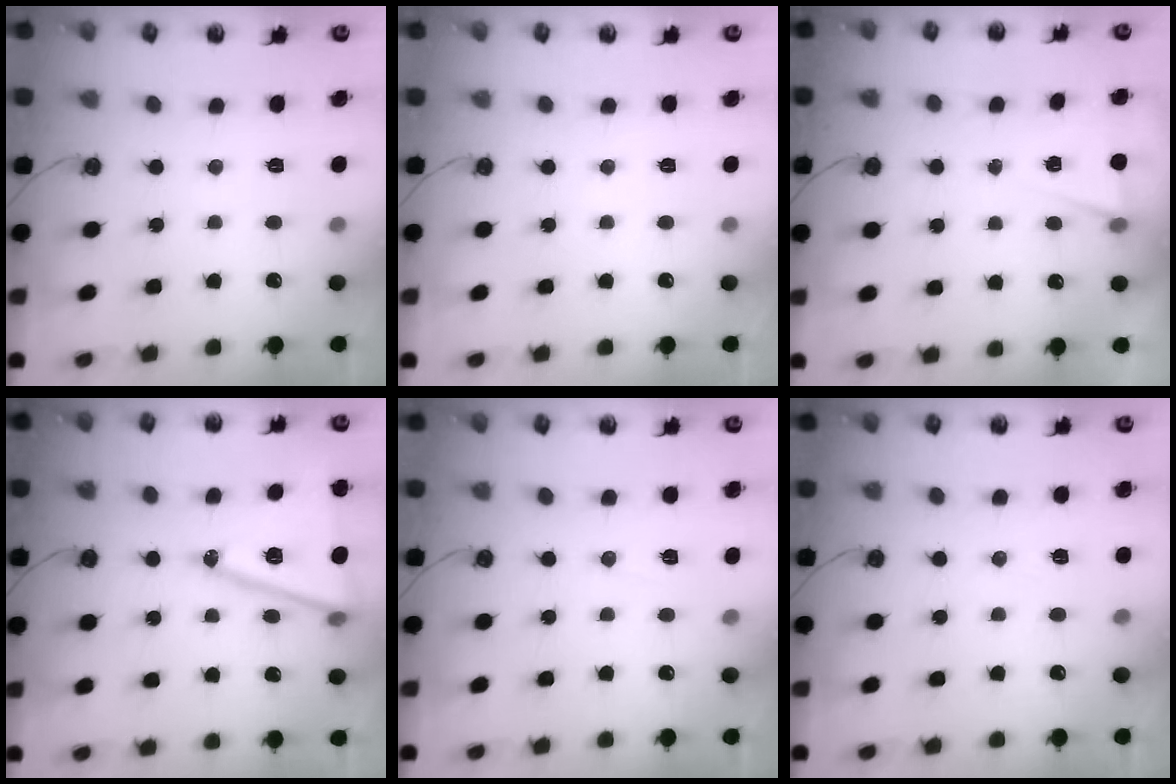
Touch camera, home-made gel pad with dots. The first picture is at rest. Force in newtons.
{"total": 0.0}
{"total": 4.9, "press": 2.4, "slide": 4.3}
{"total": 16.4, "press": 16.0, "slide": 3.5}
{"total": 4.9, "press": 4.3, "slide": 2.5}
{"total": 5.8, "press": 4.8, "slide": 3.3}